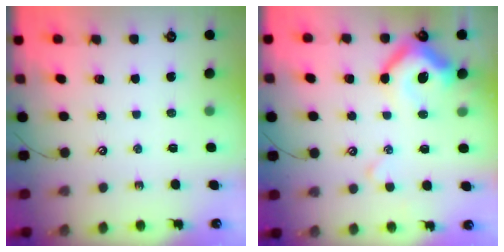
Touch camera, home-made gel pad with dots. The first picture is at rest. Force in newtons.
{"total": 9.3, "press": 9.2, "slide": 1.5}